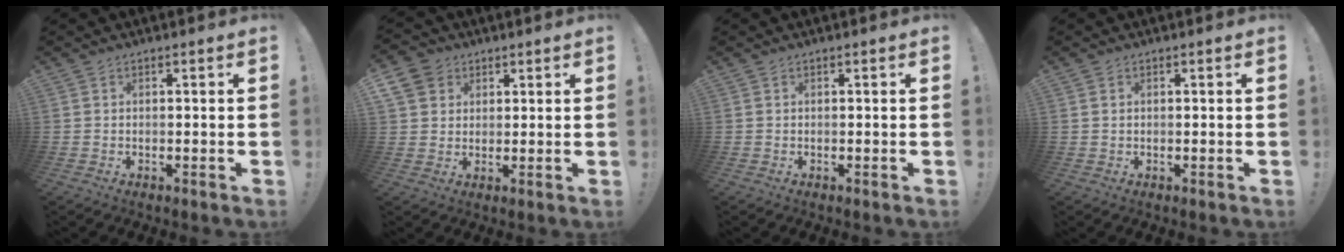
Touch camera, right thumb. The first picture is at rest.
{"total": 6.9, "force": [3.4, 5.7, 1.8], "torque": [-0.039, -0.017, 0.066]}
{"total": 0.0}
{"total": 0.7, "force": [0.3, 0.5, 0.2], "torque": [-0.010, 0.005, 0.007]}